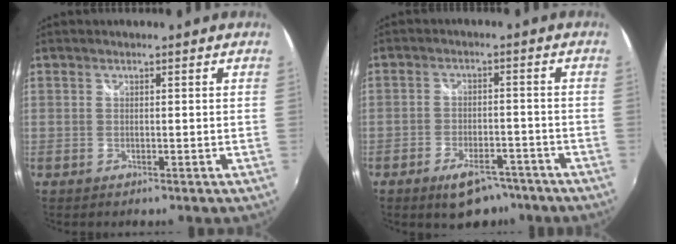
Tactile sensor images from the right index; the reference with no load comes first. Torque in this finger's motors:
{"motor_torque": [0.24, -0.28, 0.18, 0.04]}